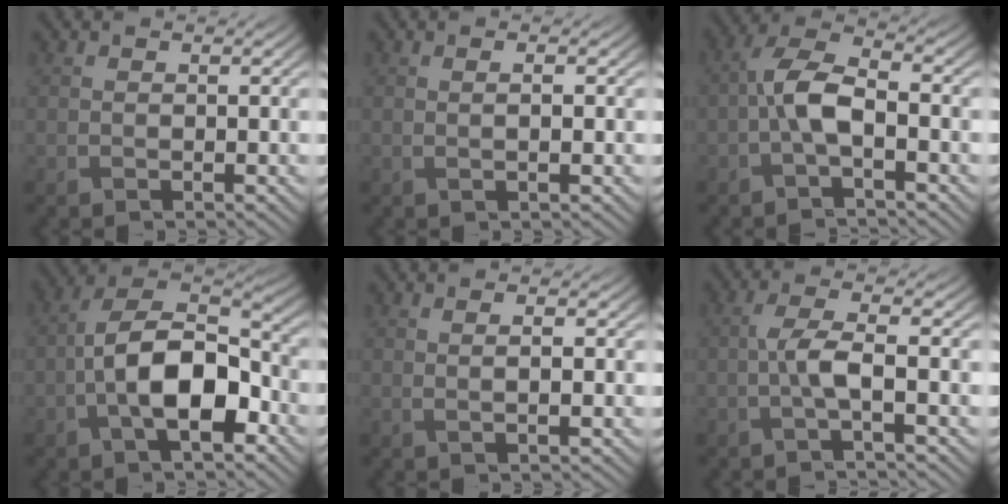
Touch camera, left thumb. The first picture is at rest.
{"total": 1.2, "force": [0.1, 0.2, 1.2], "torque": [-0.027, 0.002, 0.001]}
{"total": 5.5, "force": [-1.5, 2.2, 4.9], "torque": [-0.100, 0.015, -0.040]}
{"total": 12.2, "force": [-3.6, 6.2, 9.8], "torque": [-0.175, 0.009, -0.076]}
{"total": 1.5, "force": [0.2, 0.2, 1.5], "torque": [-0.032, 0.003, 0.002]}
{"total": 3.7, "force": [-0.7, 0.7, 3.5], "torque": [-0.077, 0.008, -0.021]}